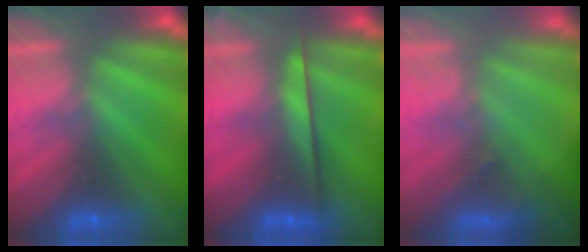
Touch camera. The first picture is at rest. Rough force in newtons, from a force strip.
{"total": 2.4}
{"total": 2.7}